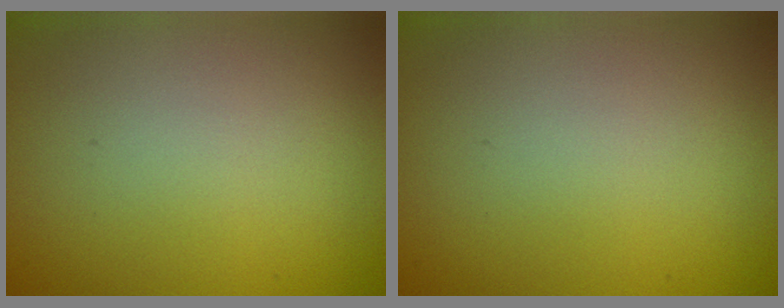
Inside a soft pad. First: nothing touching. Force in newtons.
{"total": 0.0}